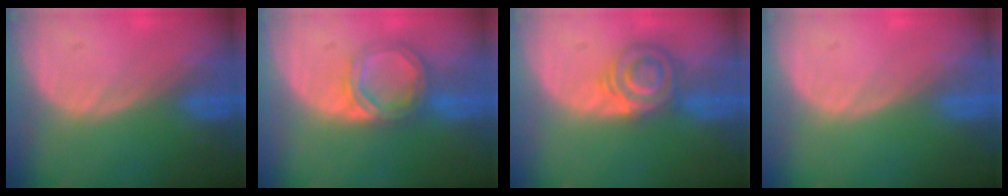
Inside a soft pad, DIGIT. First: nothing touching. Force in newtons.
{"total": 5.9, "press": 5.2, "slide": 2.7}
{"total": 5.9, "press": 5.9, "slide": 0.8}
{"total": 0.0}